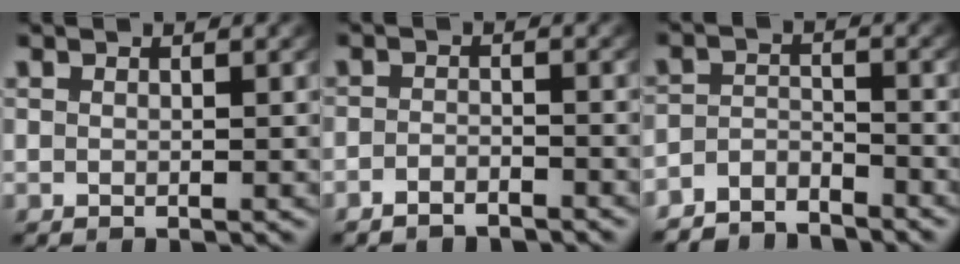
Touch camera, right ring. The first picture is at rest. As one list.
[{"total": 2.6, "force": [-2.5, 0.6, 0.3], "torque": [-0.009, -0.010, -0.042]}, {"total": 4.7, "force": [-4.0, 2.1, 1.2], "torque": [-0.019, -0.015, -0.070]}]